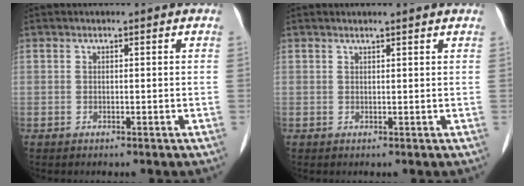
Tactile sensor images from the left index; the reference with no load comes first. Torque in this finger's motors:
{"motor_torque": [-2.13, 0.00, -1.05, -0.21]}